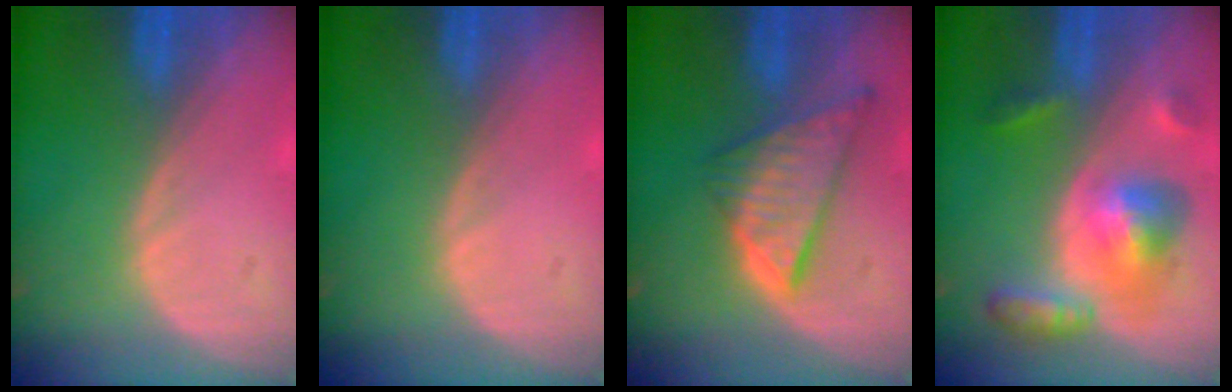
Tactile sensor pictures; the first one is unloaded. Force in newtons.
{"total": 0.0}
{"total": 8.6, "press": 7.3, "slide": 4.5}
{"total": 8.2, "press": 8.2, "slide": 0.6}